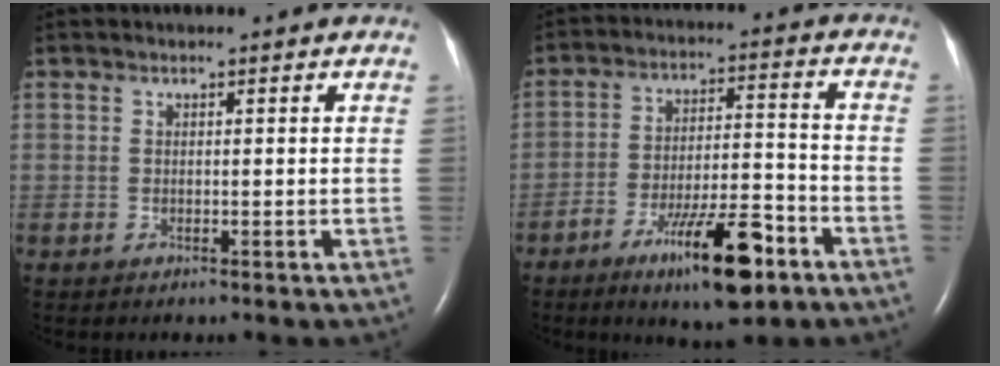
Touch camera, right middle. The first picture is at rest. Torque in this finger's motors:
{"motor_torque": [1.41, -0.73, 0.30, 0.20]}